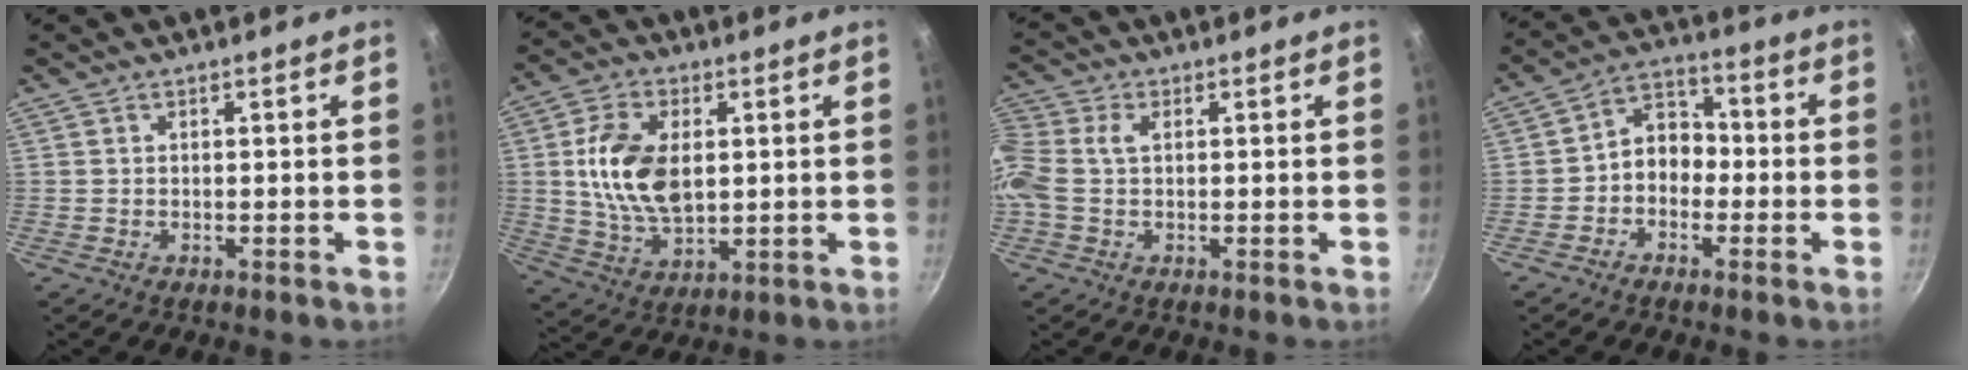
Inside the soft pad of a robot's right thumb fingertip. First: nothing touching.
{"total": 13.6, "force": [1.8, 8.3, 10.7], "torque": [-0.185, -0.007, 0.037]}
{"total": 7.7, "force": [0.6, 5.2, 5.8], "torque": [-0.132, 0.019, -0.005]}
{"total": 7.1, "force": [-1.7, 5.5, 4.1], "torque": [-0.027, 0.036, -0.045]}